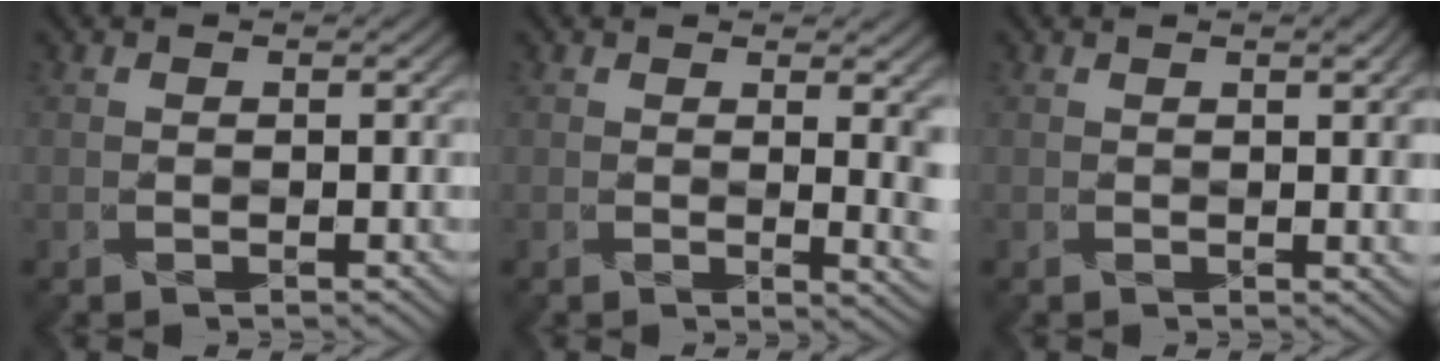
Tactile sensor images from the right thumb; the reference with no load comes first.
{"total": 4.5, "force": [1.0, 1.1, 4.3], "torque": [-0.046, -0.001, 0.016]}
{"total": 3.7, "force": [1.1, 0.7, 3.5], "torque": [-0.038, 0.008, 0.017]}